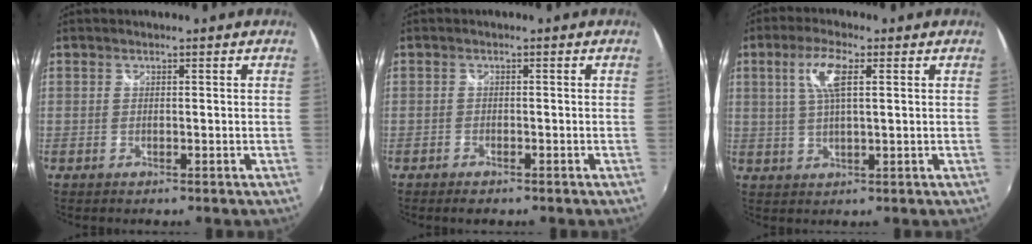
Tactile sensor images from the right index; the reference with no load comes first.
{"total": 2.1, "force": [-1.6, 0.9, 1.0], "torque": [-0.025, -0.005, -0.028]}
{"total": 6.3, "force": [2.1, 1.5, 5.7], "torque": [-0.111, 0.005, 0.041]}